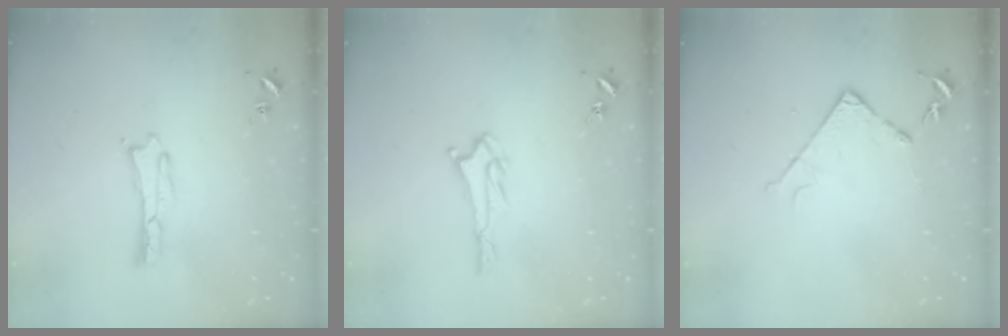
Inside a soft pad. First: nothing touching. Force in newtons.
{"total": 1.7, "press": 1.7, "slide": 0.2}
{"total": 4.2, "press": 4.2, "slide": 0.5}